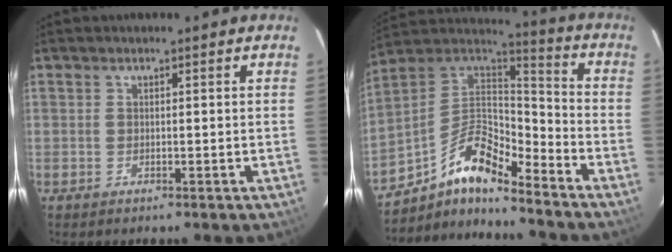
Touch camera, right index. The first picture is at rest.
{"total": 13.6, "force": [-9.5, 4.5, 8.6], "torque": [-0.168, 0.018, -0.185]}